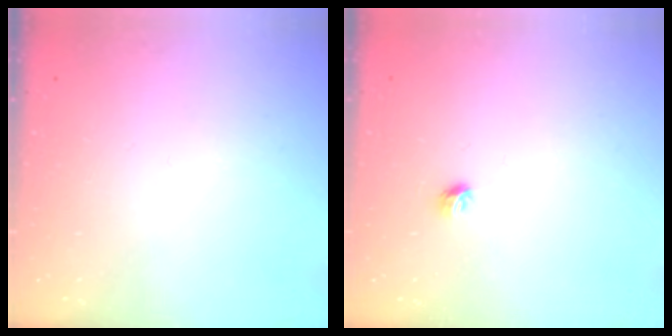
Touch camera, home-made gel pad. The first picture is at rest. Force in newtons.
{"total": 4.2, "press": 4.1, "slide": 1.0}